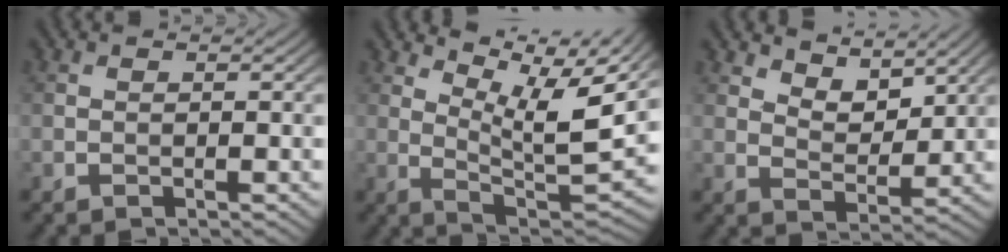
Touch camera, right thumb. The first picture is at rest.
{"total": 11.8, "force": [7.3, 3.2, 8.7], "torque": [-0.166, -0.013, 0.125]}
{"total": 5.9, "force": [4.6, 2.4, 2.7], "torque": [-0.050, -0.014, 0.089]}